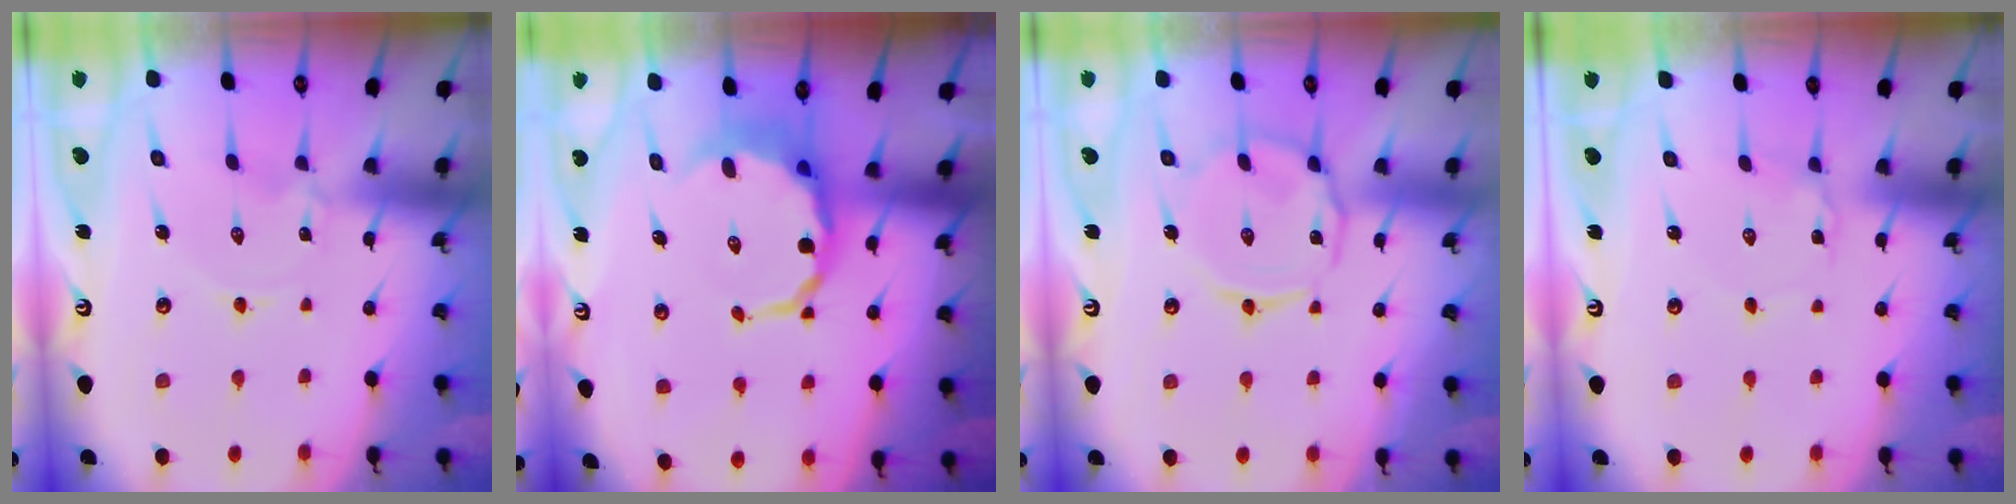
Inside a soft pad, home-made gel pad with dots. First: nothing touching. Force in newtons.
{"total": 7.9, "press": 7.6, "slide": 2.4}
{"total": 9.5, "press": 9.5, "slide": 0.5}
{"total": 3.2, "press": 3.1, "slide": 0.4}